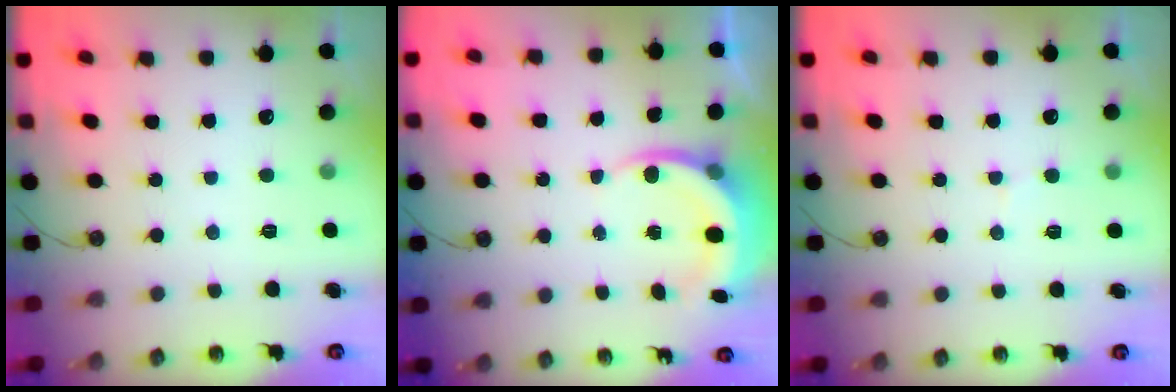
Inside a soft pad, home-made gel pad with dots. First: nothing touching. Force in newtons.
{"total": 6.2, "press": 6.1, "slide": 1.2}
{"total": 6.6, "press": 6.6, "slide": 0.6}